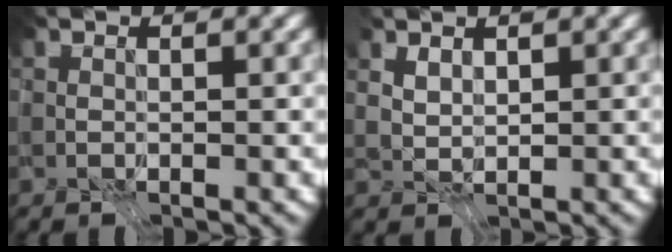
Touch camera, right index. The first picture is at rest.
{"total": 1.2, "force": [0.5, -0.8, -0.6], "torque": [0.007, -0.015, 0.035]}